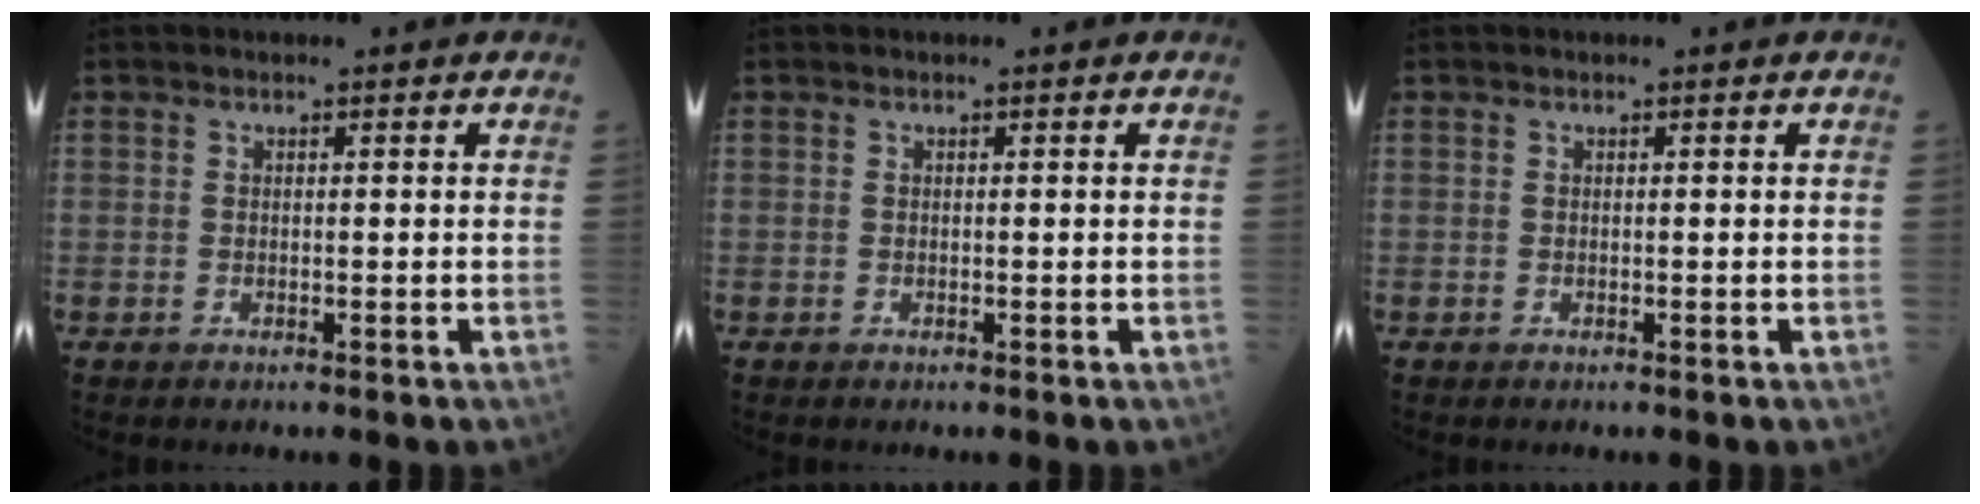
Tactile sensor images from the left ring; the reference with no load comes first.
{"total": 0.0}
{"total": 0.0}